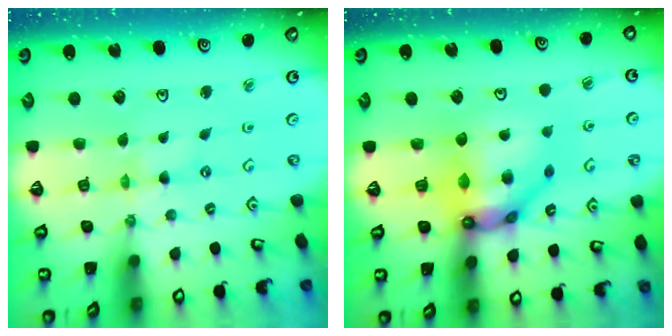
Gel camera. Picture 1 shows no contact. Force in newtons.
{"total": 14.7, "press": 14.6, "slide": 1.6}